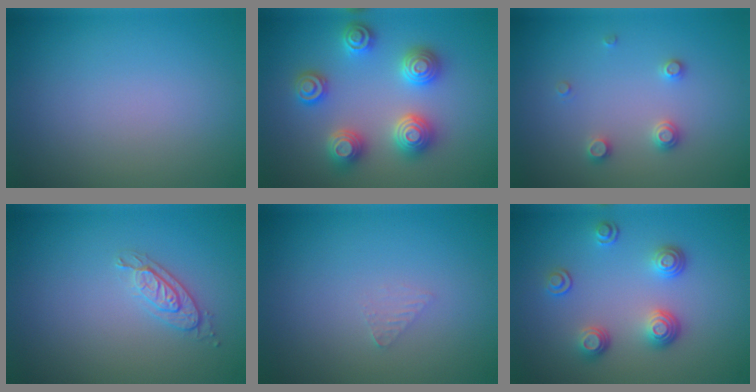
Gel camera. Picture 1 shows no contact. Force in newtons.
{"total": 4.8, "press": 4.7, "slide": 0.6}
{"total": 1.8, "press": 1.7, "slide": 0.3}
{"total": 2.1, "press": 1.9, "slide": 0.8}
{"total": 0.8, "press": 0.8, "slide": 0.1}
{"total": 3.3, "press": 2.7, "slide": 1.9}